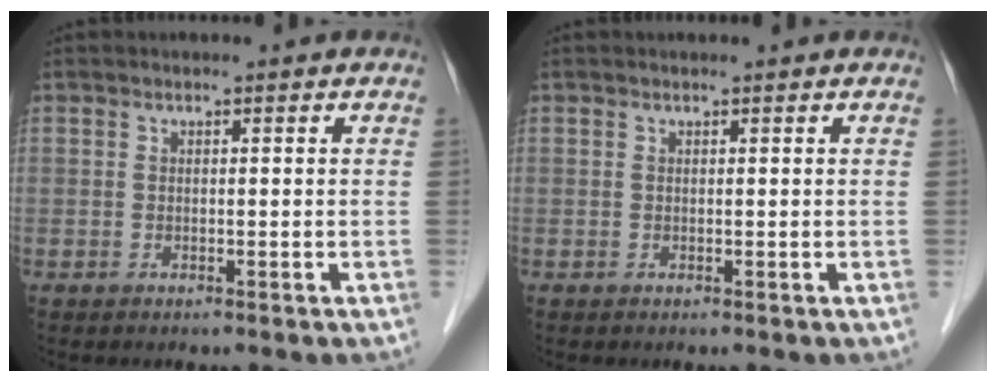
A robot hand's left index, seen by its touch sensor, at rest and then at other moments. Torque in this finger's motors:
{"motor_torque": [0.13, -0.04, -0.05, -0.01]}